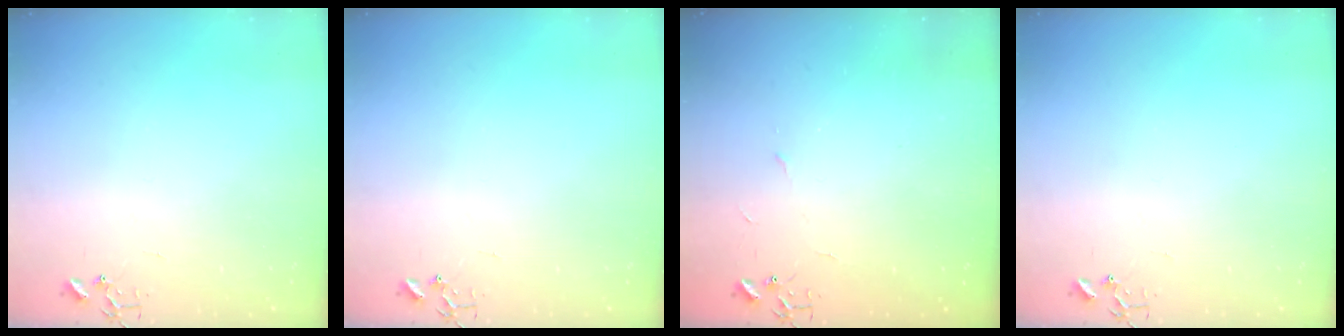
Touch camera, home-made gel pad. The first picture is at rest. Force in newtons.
{"total": 0.0}
{"total": 2.3, "press": 2.3, "slide": 0.4}
{"total": 0.0}